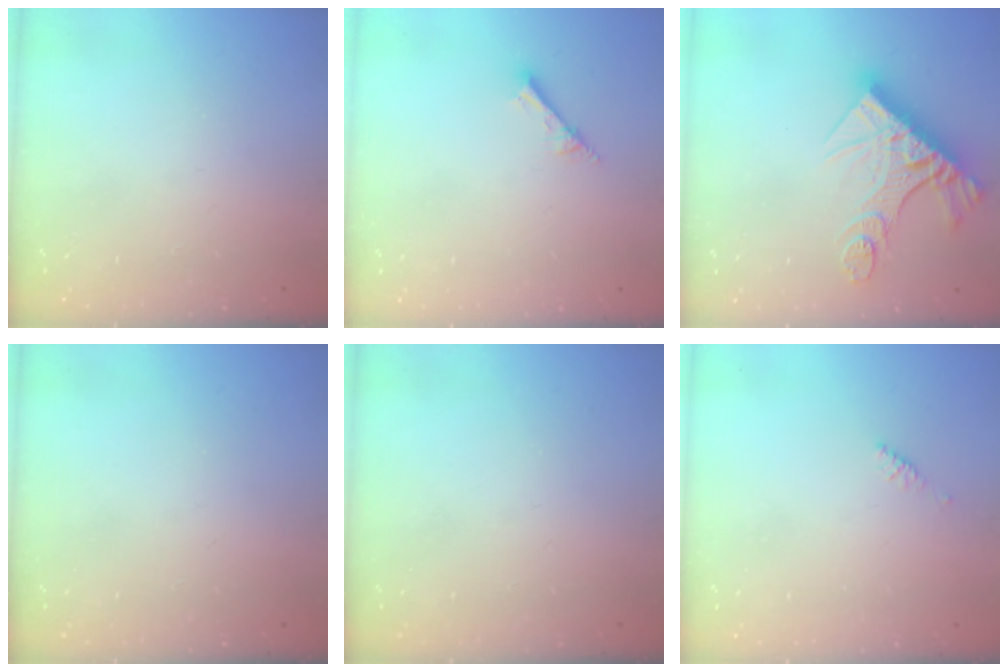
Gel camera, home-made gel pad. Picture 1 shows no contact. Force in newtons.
{"total": 3.1, "press": 3.1, "slide": 0.0}
{"total": 18.6, "press": 18.5, "slide": 2.1}
{"total": 0.0}
{"total": 0.0}
{"total": 2.4, "press": 2.3, "slide": 0.7}